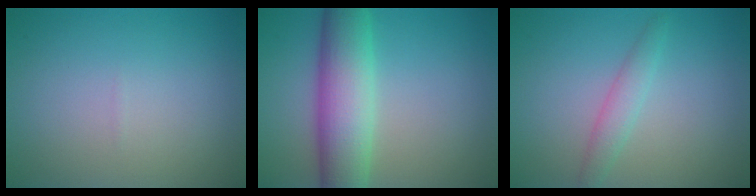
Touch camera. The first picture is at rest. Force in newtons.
{"total": 7.5, "press": 7.5, "slide": 0.1}
{"total": 1.9, "press": 1.9, "slide": 0.1}